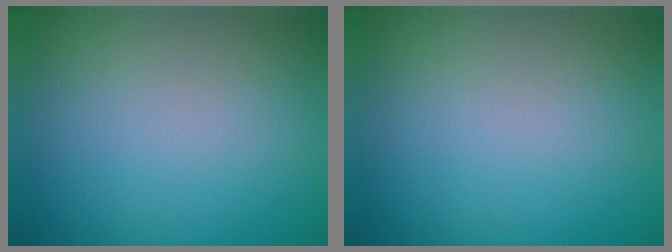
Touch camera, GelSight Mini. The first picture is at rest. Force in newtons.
{"total": 0.0}